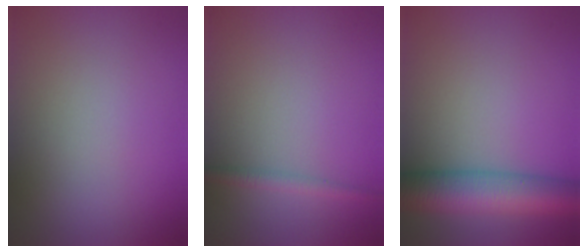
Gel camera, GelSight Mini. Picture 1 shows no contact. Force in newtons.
{"total": 1.3, "press": 1.3, "slide": 0.0}
{"total": 7.9, "press": 7.9, "slide": 0.2}